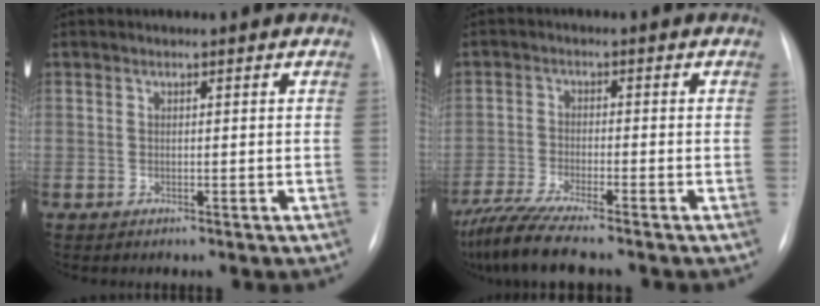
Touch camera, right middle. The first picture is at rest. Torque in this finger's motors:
{"motor_torque": [1.09, -1.05, 0.17, 0.09]}